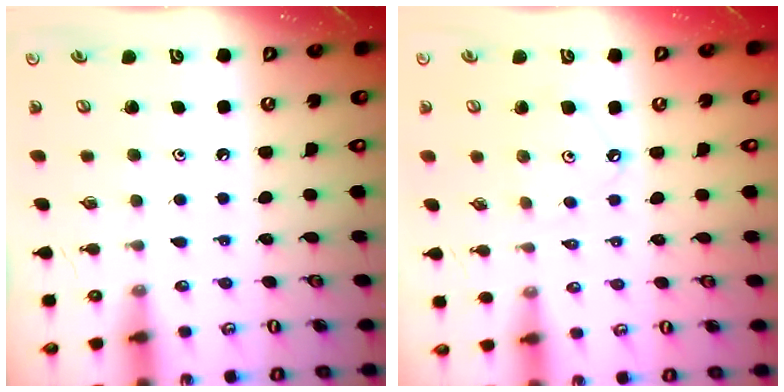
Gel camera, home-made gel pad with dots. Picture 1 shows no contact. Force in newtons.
{"total": 3.7, "press": 3.7, "slide": 0.5}